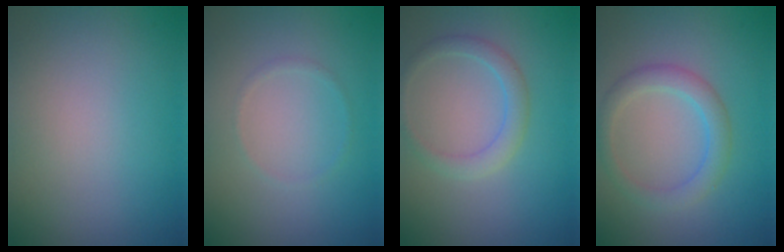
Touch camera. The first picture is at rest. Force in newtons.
{"total": 0.6, "press": 0.6, "slide": 0.1}
{"total": 2.0, "press": 2.0, "slide": 0.3}
{"total": 2.7, "press": 2.7, "slide": 0.1}